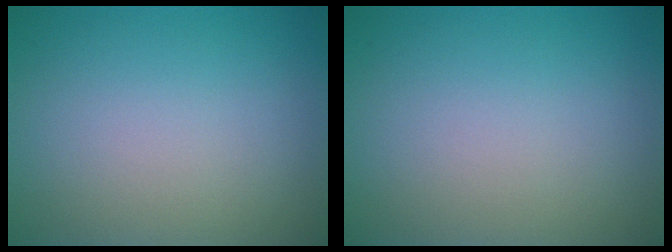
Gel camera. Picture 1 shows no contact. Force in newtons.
{"total": 0.0}